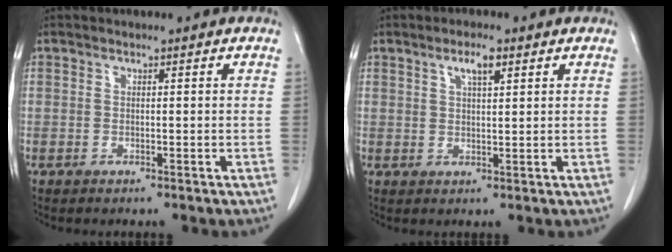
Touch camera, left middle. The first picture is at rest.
{"total": 3.2, "force": [1.8, 0.7, 2.6], "torque": [-0.049, 0.002, 0.032]}